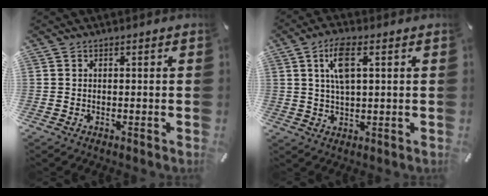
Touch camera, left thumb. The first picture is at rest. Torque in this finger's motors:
{"motor_torque": [1.09, 1.17, 0.66, -0.87, 0.09]}